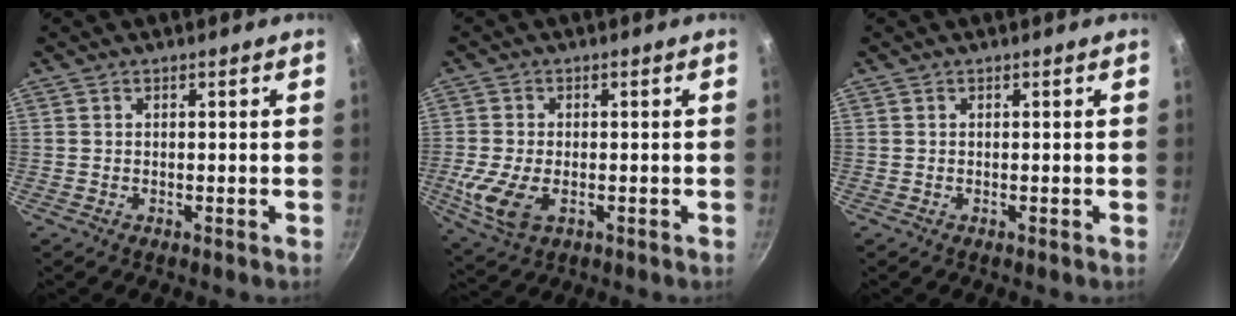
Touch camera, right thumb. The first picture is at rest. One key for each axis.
{"total": 8.2, "fx": -1.9, "fy": 4.8, "fz": 6.4, "tx": -0.139, "ty": -0.014, "tz": -0.032}
{"total": 0.0}